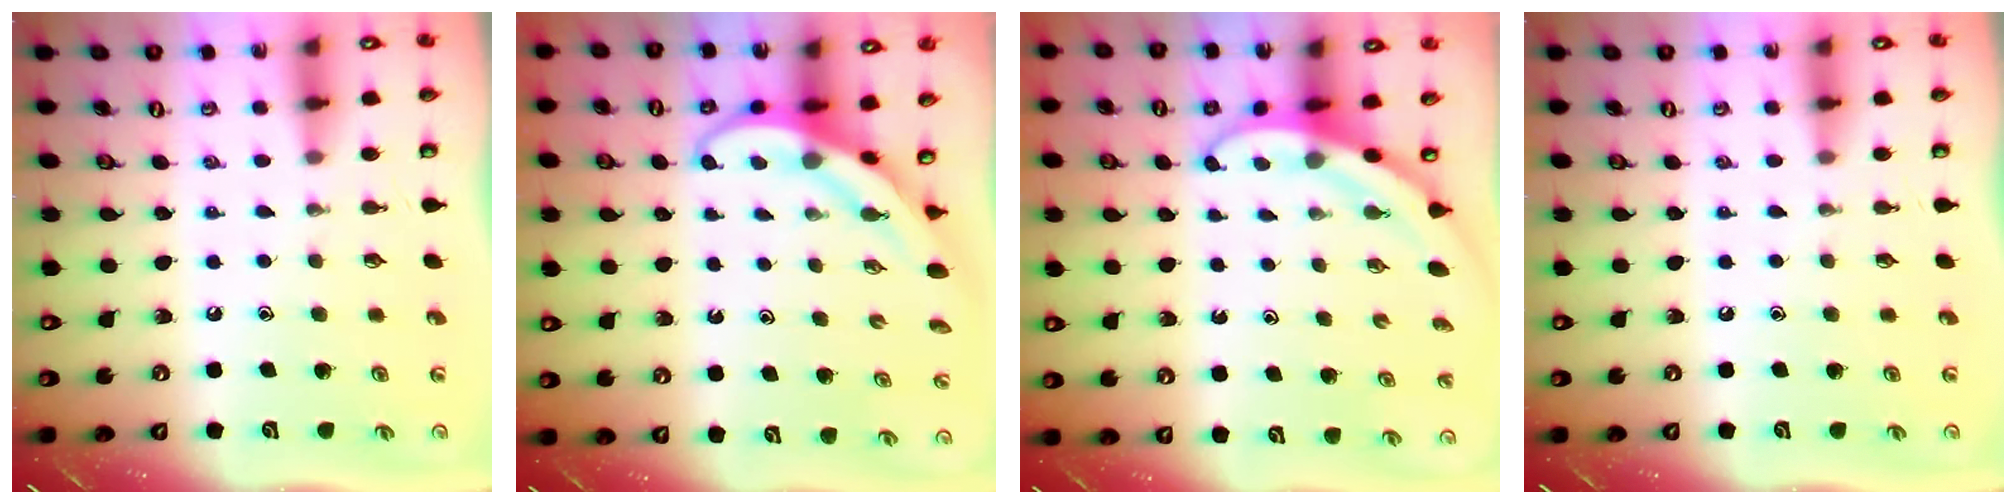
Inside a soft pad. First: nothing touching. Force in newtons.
{"total": 3.9, "press": 3.9, "slide": 0.4}
{"total": 3.0, "press": 3.0, "slide": 0.1}
{"total": 0.0}